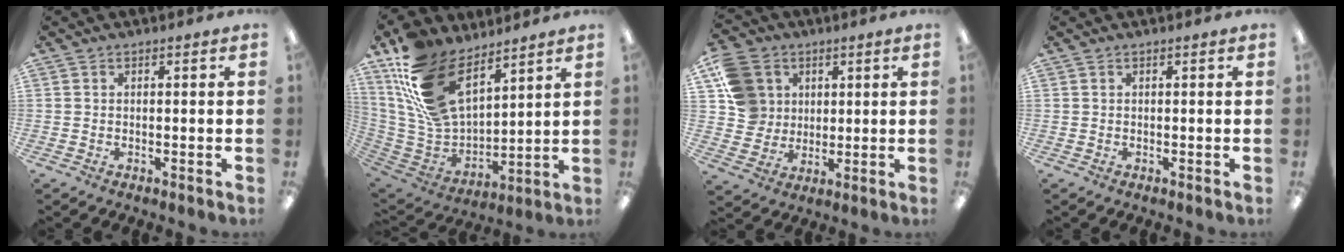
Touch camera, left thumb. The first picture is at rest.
{"total": 21.1, "force": [12.5, 11.5, 12.5], "torque": [-0.271, -0.061, 0.237]}
{"total": 11.5, "force": [4.4, 9.9, 3.9], "torque": [-0.096, -0.003, 0.094]}
{"total": 0.0}